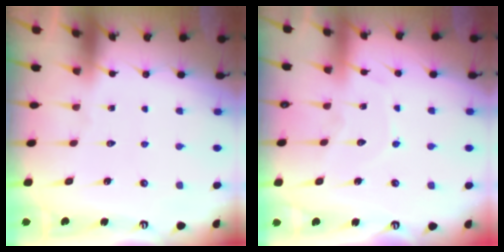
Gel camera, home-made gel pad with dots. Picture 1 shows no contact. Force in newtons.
{"total": 7.4, "press": 7.4, "slide": 0.7}